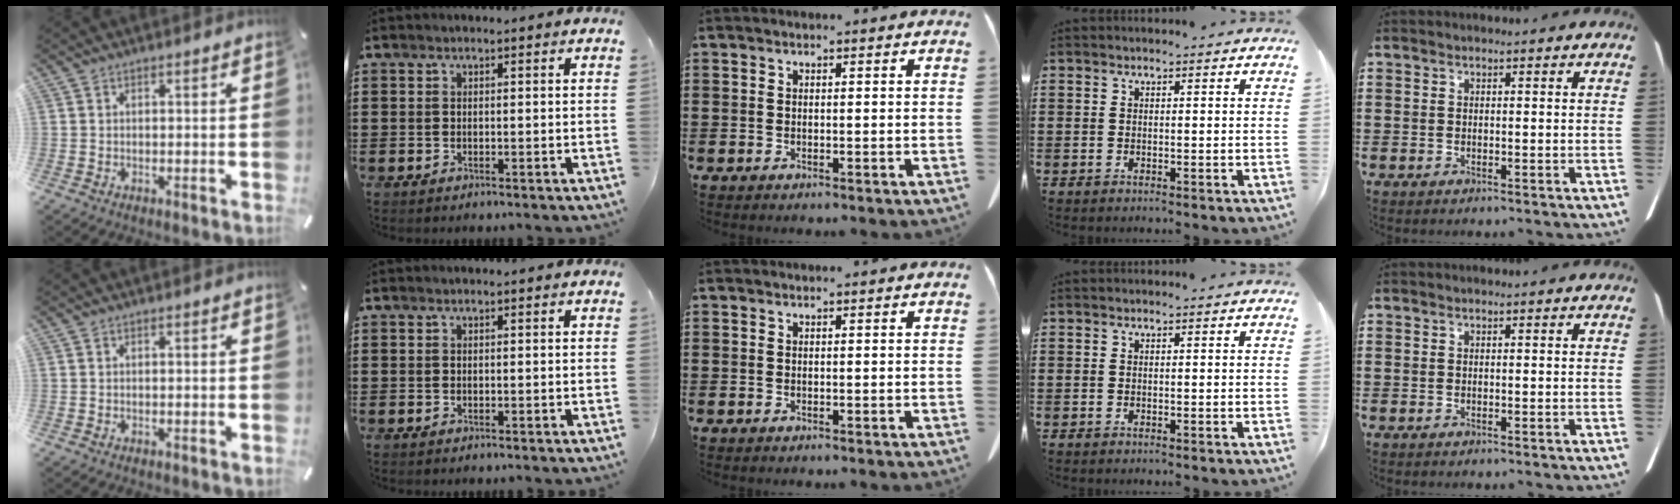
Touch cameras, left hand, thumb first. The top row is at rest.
{}